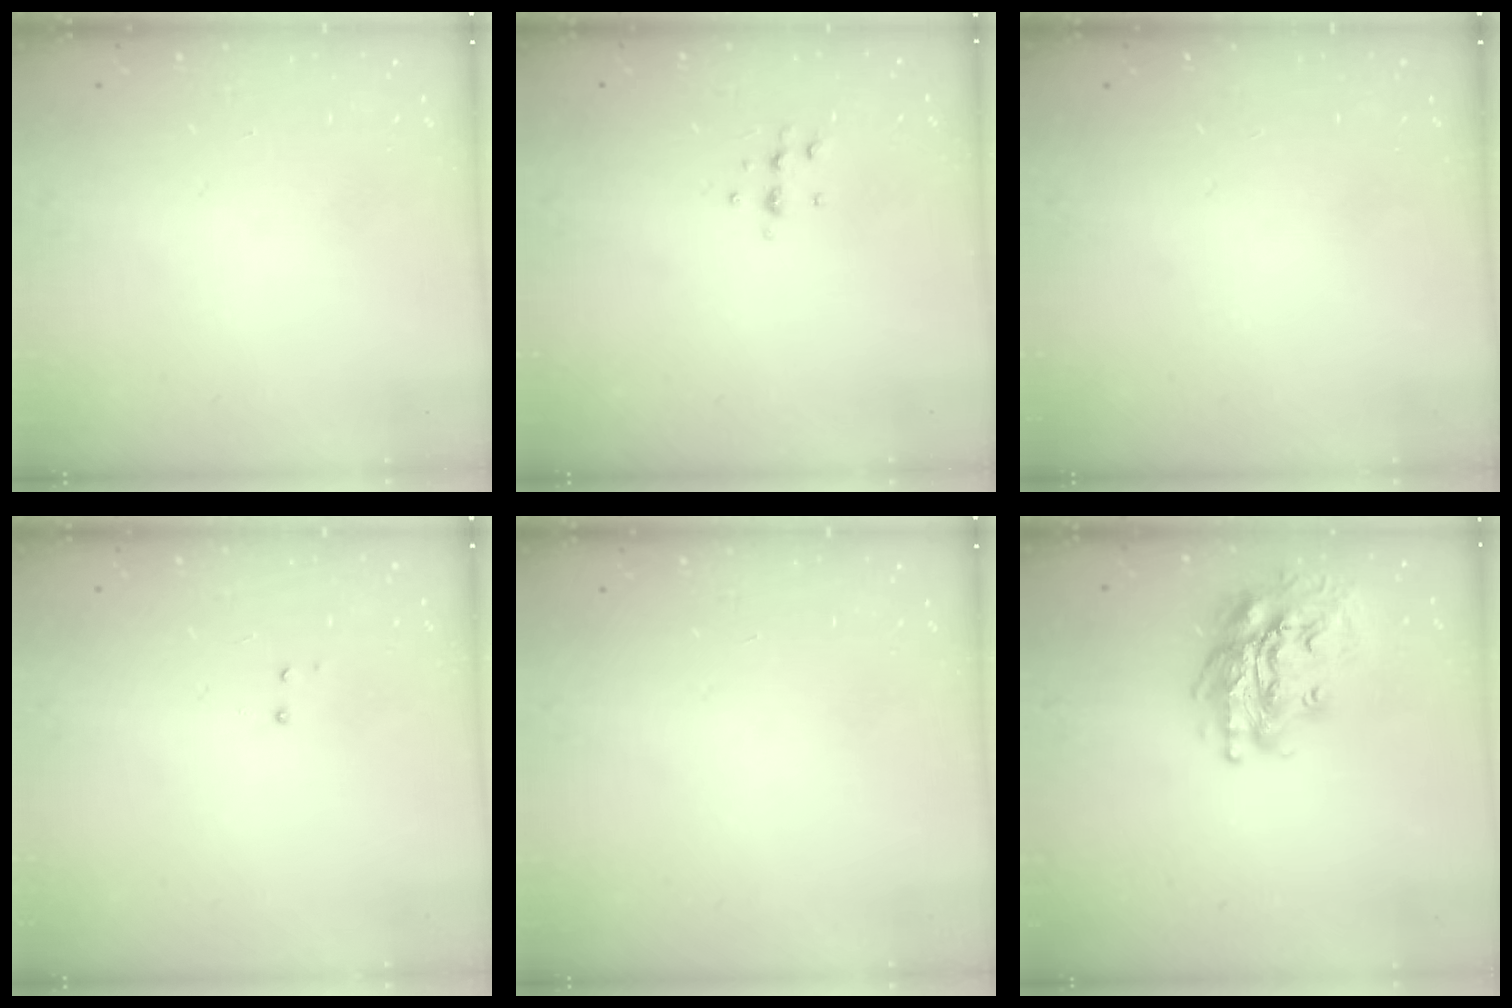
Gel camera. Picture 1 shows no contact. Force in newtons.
{"total": 5.4, "press": 5.3, "slide": 1.1}
{"total": 0.0}
{"total": 2.9, "press": 2.8, "slide": 0.6}
{"total": 0.0}
{"total": 18.0, "press": 17.9, "slide": 2.1}